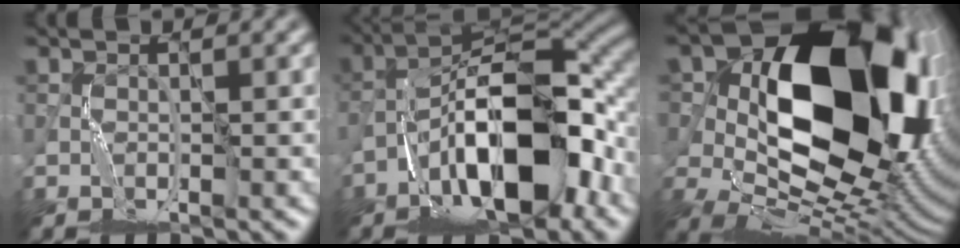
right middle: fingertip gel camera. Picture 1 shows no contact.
{"total": 12.7, "force": [-4.7, 4.8, 10.7], "torque": [-0.186, 0.015, -0.086]}
{"total": 21.0, "force": [3.7, 14.1, 15.1], "torque": [-0.259, -0.001, 0.100]}